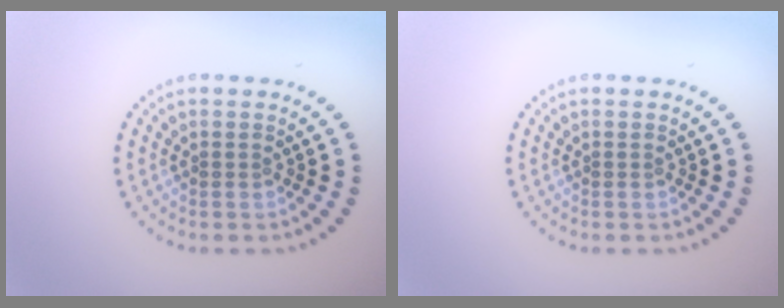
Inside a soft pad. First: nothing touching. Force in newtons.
{"total": 0.0}